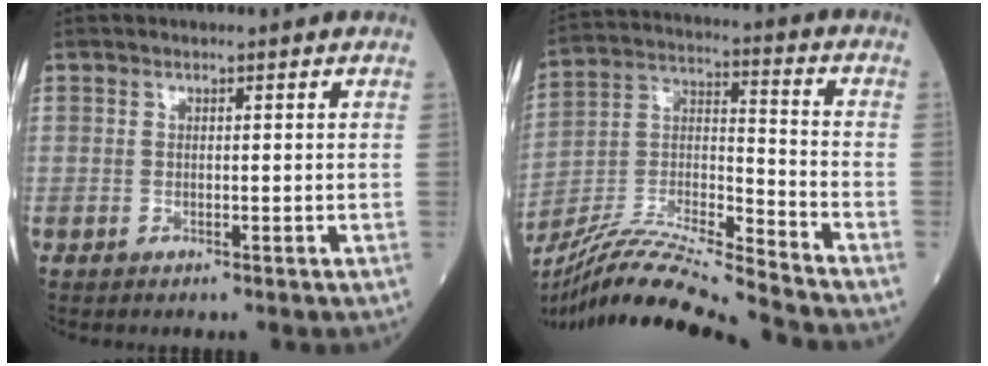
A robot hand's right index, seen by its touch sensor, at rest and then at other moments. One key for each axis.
{"total": 17.4, "fx": -16.1, "fy": -1.5, "fz": 6.4, "tx": -0.117, "ty": 0.004, "tz": -0.294}